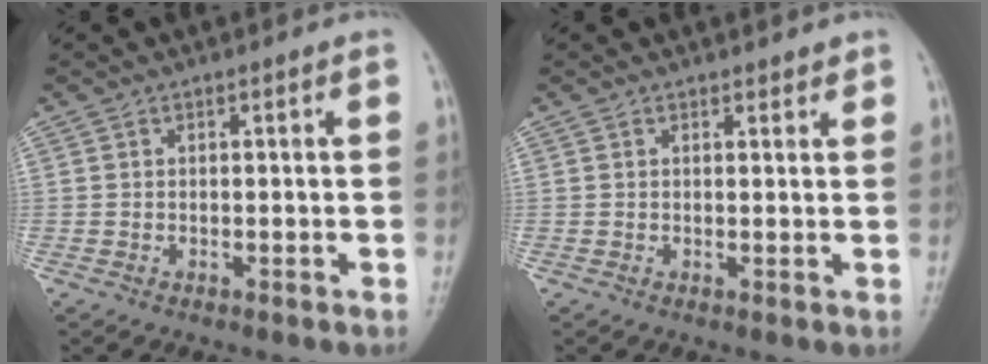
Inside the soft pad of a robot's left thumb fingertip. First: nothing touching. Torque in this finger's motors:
{"motor_torque": [-0.13, 0.04, -0.05, -0.05, -0.02]}